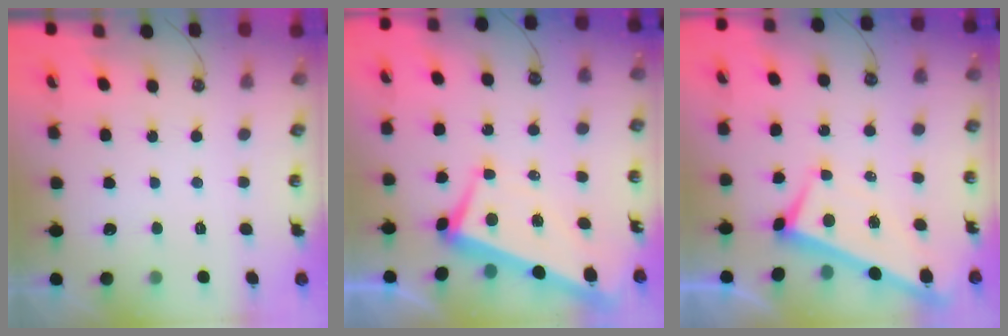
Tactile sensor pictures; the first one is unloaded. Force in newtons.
{"total": 1.9, "press": 1.5, "slide": 1.2}
{"total": 1.8, "press": 1.7, "slide": 0.5}